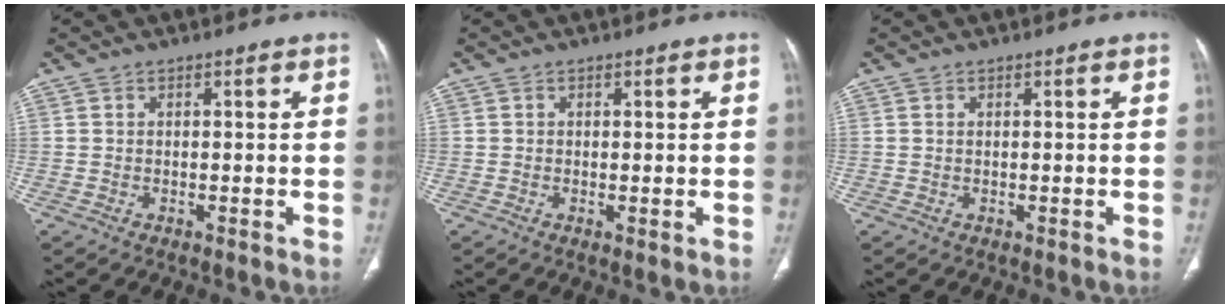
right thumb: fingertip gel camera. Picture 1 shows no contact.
{"total": 0.6, "force": [0.0, 0.3, 0.6], "torque": [-0.015, -0.004, 0.000]}
{"total": 0.0}